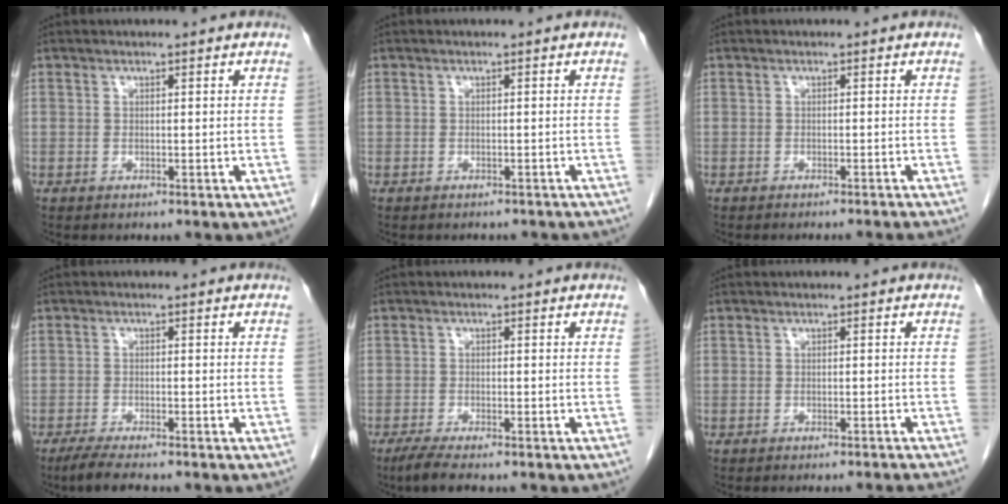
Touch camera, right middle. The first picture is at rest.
{"total": 4.5, "force": [-4.1, 1.5, 1.3], "torque": [-0.018, -0.004, -0.043]}
{"total": 4.1, "force": [-3.8, -0.8, 1.3], "torque": [-0.009, -0.005, -0.047]}
{"total": 4.6, "force": [-3.7, 0.4, 2.7], "torque": [-0.050, -0.012, -0.061]}
{"total": 3.7, "force": [-2.8, 0.3, 2.3], "torque": [-0.047, -0.010, -0.051]}
{"total": 4.1, "force": [-3.9, -0.8, 1.2], "torque": [-0.009, -0.007, -0.046]}